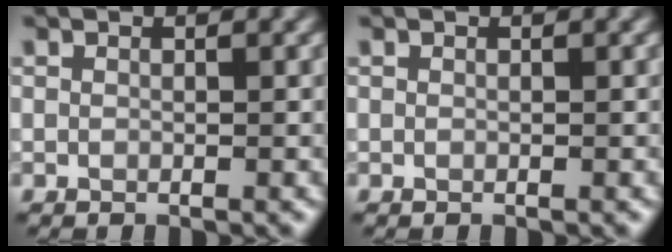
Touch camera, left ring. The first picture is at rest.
{"total": 0.0}